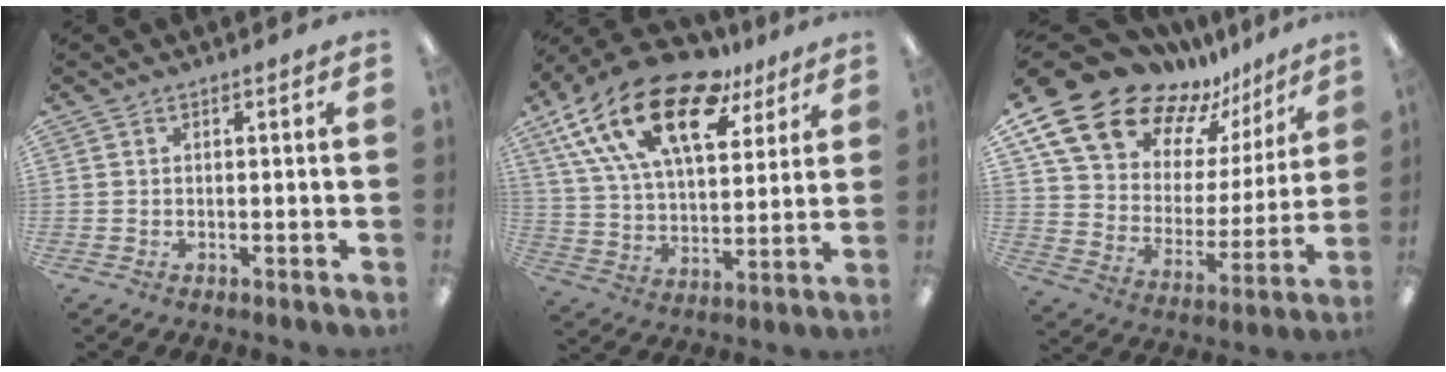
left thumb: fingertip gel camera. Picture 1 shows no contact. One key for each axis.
{"total": 23.3, "fx": 13.8, "fy": 11.1, "fz": 15.1, "tx": -0.273, "ty": -0.069, "tz": 0.243}
{"total": 19.9, "fx": 15.5, "fy": 10.7, "fz": 6.5, "tx": -0.136, "ty": -0.113, "tz": 0.293}